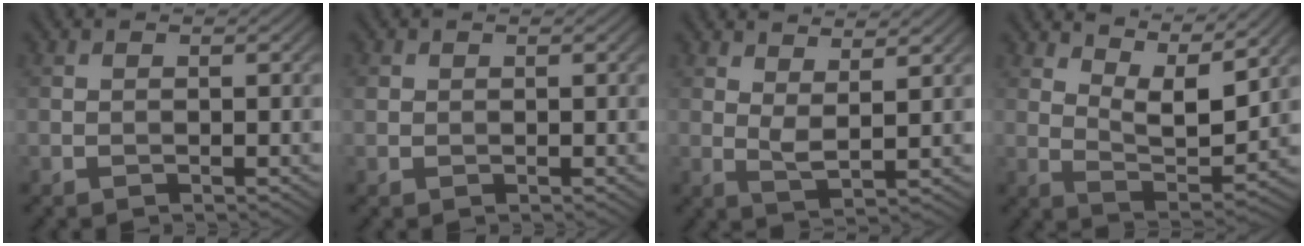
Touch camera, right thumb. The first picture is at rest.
{"total": 0.8, "force": [0.3, 0.7, 0.3], "torque": [-0.007, 0.000, 0.007]}
{"total": 3.8, "force": [2.5, 0.9, 2.7], "torque": [-0.062, -0.005, 0.052]}
{"total": 9.1, "force": [6.5, 2.6, 5.9], "torque": [-0.111, -0.017, 0.111]}